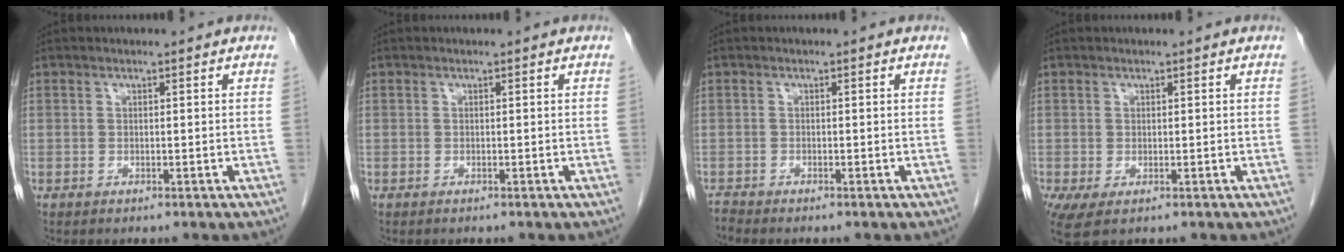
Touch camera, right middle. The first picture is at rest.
{"total": 0.0}
{"total": 0.8, "force": [-0.7, -0.2, -0.3], "torque": [0.002, -0.006, -0.015]}
{"total": 3.6, "force": [-1.4, 1.7, 2.8], "torque": [-0.049, -0.012, -0.017]}